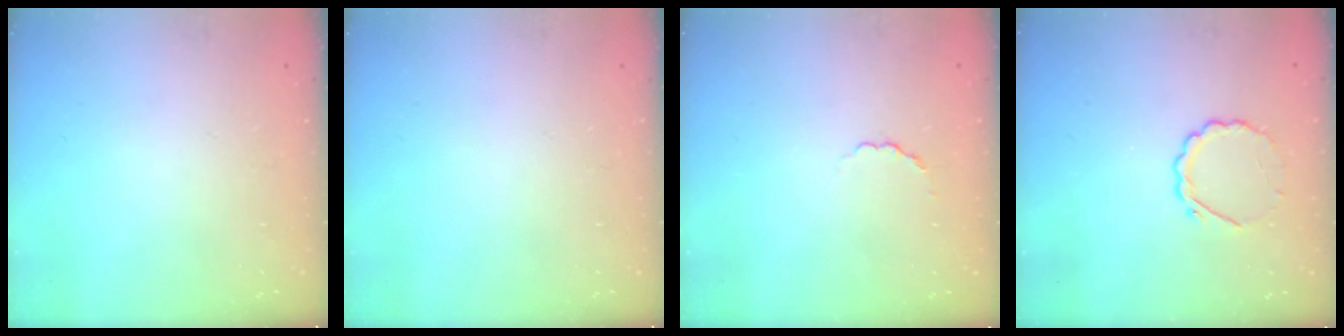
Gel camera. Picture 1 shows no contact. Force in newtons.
{"total": 0.0}
{"total": 2.5, "press": 2.3, "slide": 0.9}
{"total": 5.2, "press": 5.0, "slide": 1.4}